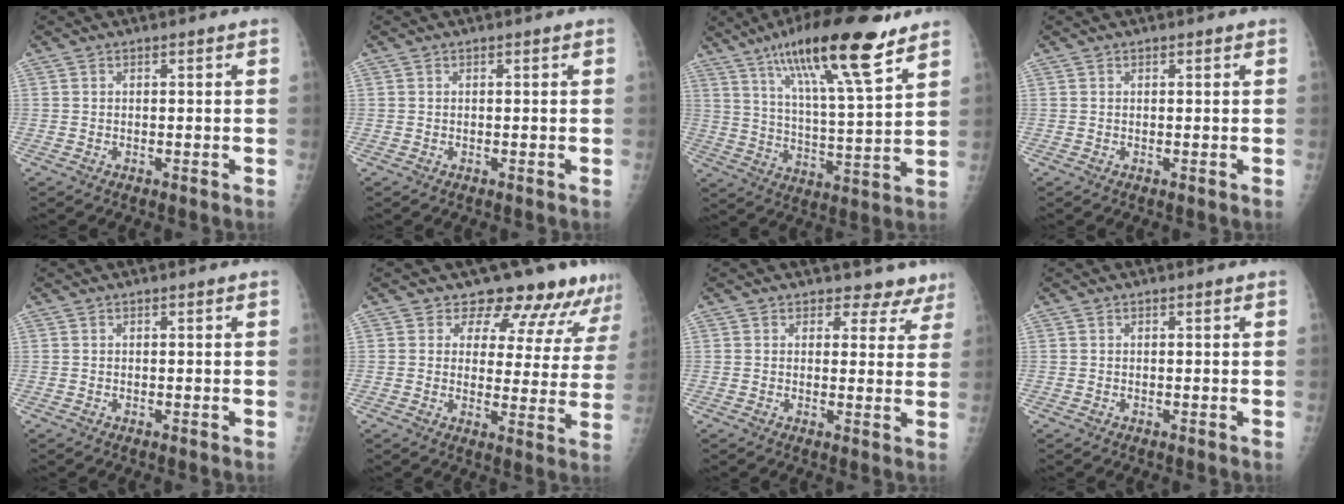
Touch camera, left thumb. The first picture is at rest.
{"total": 0.0}
{"total": 20.4, "force": [12.9, 3.7, 15.3], "torque": [-0.243, -0.048, 0.216]}
{"total": 0.0}
{"total": 0.0}
{"total": 13.3, "force": [11.9, 5.5, 2.6], "torque": [0.020, -0.073, 0.126]}
{"total": 6.2, "force": [5.2, 3.4, 0.1], "torque": [0.040, -0.028, 0.042]}
{"total": 0.0}